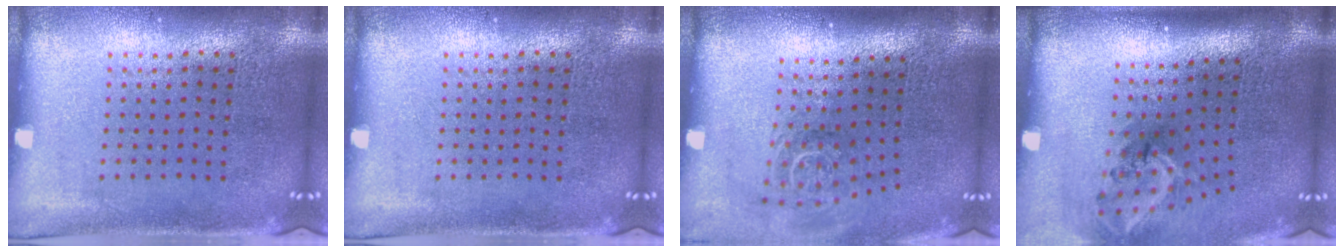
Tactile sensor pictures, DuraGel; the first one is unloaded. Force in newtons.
{"total": 0.0}
{"total": 1.7, "press": 1.2, "slide": 1.2}
{"total": 2.1, "press": 1.3, "slide": 1.6}